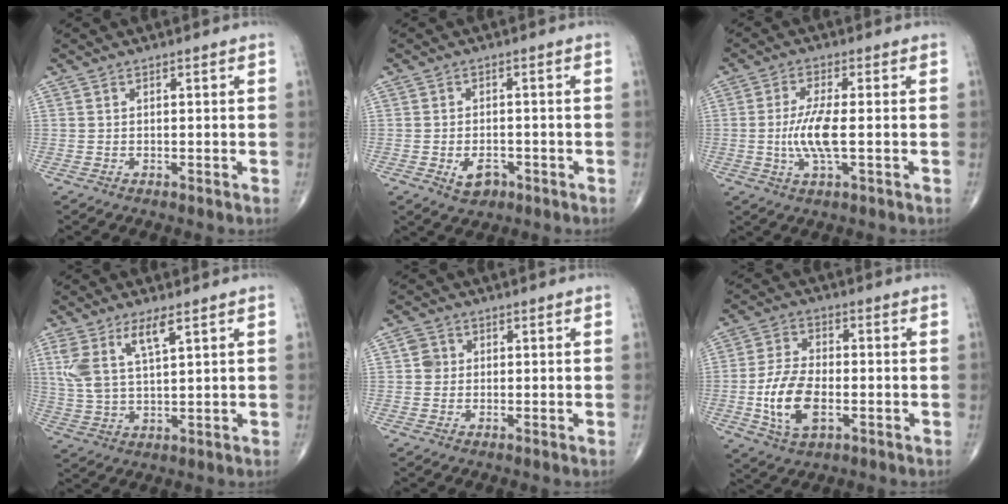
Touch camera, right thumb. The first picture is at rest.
{"total": 4.0, "force": [-1.8, 2.6, 2.5], "torque": [-0.033, 0.006, -0.025]}
{"total": 7.2, "force": [-0.7, 1.7, 6.9], "torque": [-0.154, -0.003, -0.017]}
{"total": 8.4, "force": [4.2, 2.7, 6.8], "torque": [-0.151, -0.012, 0.091]}
{"total": 2.5, "force": [0.3, 2.3, 0.9], "torque": [-0.001, 0.004, 0.002]}
{"total": 11.0, "force": [-2.4, 5.9, 9.0], "torque": [-0.173, 0.006, -0.044]}